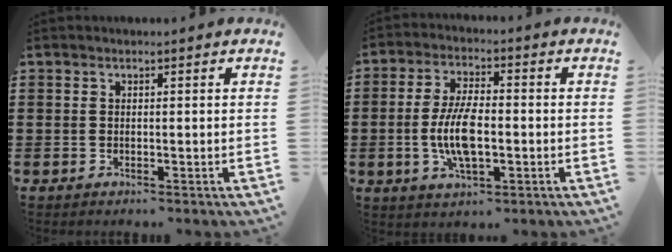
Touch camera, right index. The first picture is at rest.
{"total": 7.8, "force": [-1.3, 3.1, 7.0], "torque": [-0.154, -0.003, -0.029]}